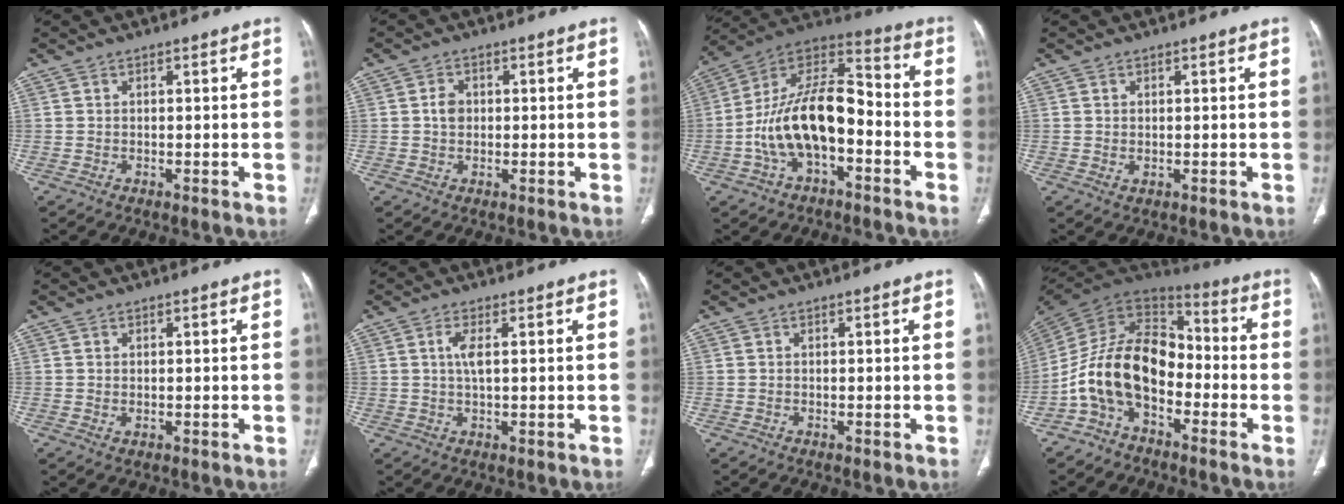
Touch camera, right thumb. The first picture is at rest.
{"total": 2.5, "force": [0.1, 2.1, 1.4], "torque": [-0.016, 0.006, 0.000]}
{"total": 18.0, "force": [-4.5, 9.2, 14.8], "torque": [-0.257, 0.060, -0.081]}
{"total": 1.0, "force": [0.0, 0.7, 0.7], "torque": [-0.012, -0.004, 0.003]}
{"total": 0.7, "force": [0.0, 0.5, 0.5], "torque": [-0.011, -0.002, 0.003]}
{"total": 3.3, "force": [0.7, 0.8, 3.1], "torque": [-0.071, -0.005, 0.013]}
{"total": 0.0}
{"total": 16.2, "force": [-5.0, 10.2, 11.5], "torque": [-0.198, 0.071, -0.104]}